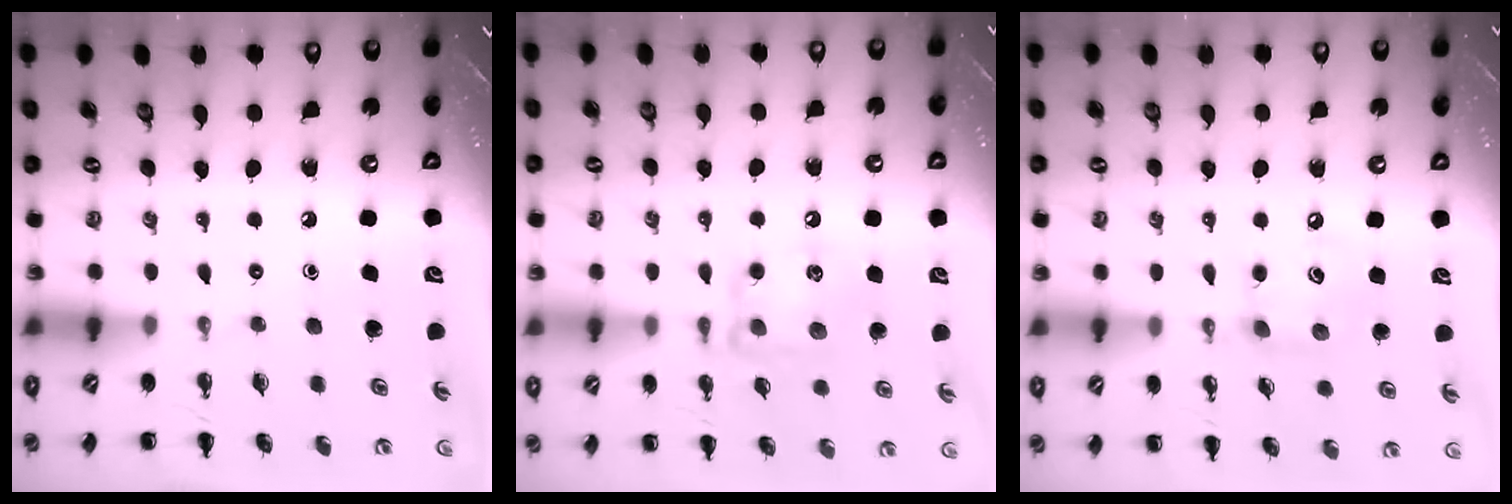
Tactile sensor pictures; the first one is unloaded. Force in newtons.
{"total": 13.8, "press": 13.7, "slide": 1.6}
{"total": 7.8, "press": 7.8, "slide": 0.6}